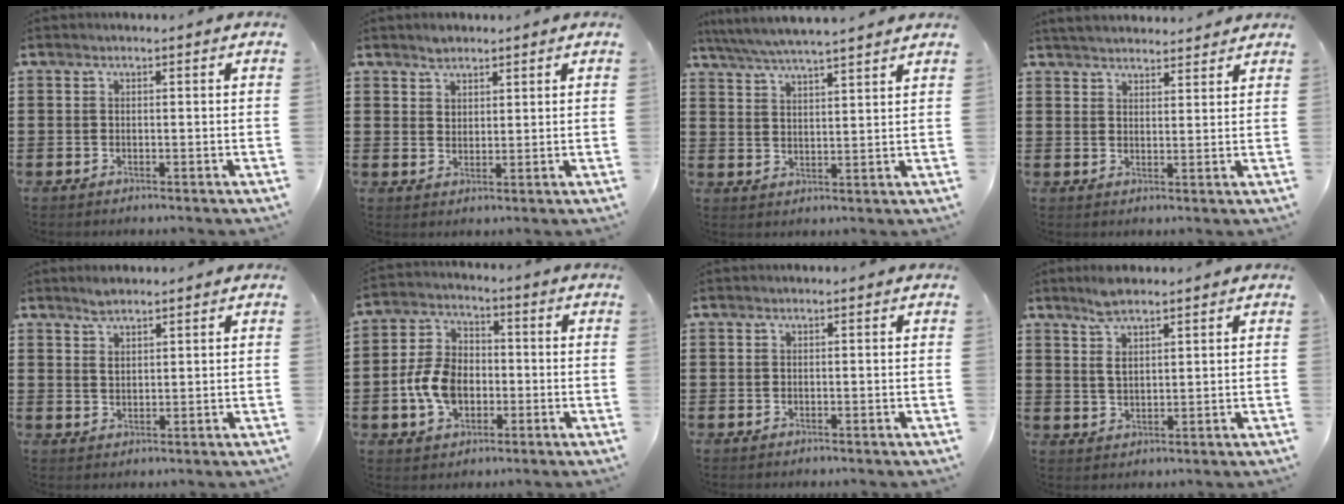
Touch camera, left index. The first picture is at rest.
{"total": 2.5, "force": [2.1, 1.3, 0.3], "torque": [-0.002, 0.000, 0.039]}
{"total": 4.9, "force": [4.6, -0.3, 1.7], "torque": [-0.049, -0.022, 0.080]}
{"total": 3.4, "force": [3.3, 0.1, 0.2], "torque": [-0.014, -0.008, 0.063]}
{"total": 2.5, "force": [2.1, 0.9, 1.0], "torque": [-0.007, -0.004, 0.036]}
{"total": 8.4, "force": [-1.8, 5.9, 5.7], "torque": [-0.138, 0.008, -0.038]}
{"total": 0.0}
{"total": 4.0, "force": [2.7, 1.4, 2.7], "torque": [-0.058, 0.006, 0.048]}